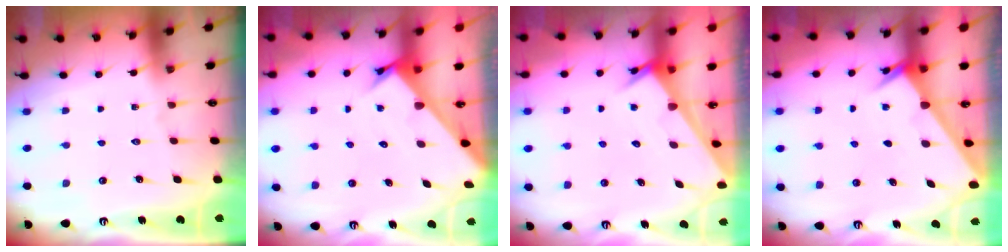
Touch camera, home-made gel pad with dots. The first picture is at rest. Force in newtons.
{"total": 2.6, "press": 2.6, "slide": 0.2}
{"total": 2.4, "press": 2.4, "slide": 0.1}
{"total": 1.9, "press": 1.9, "slide": 0.0}